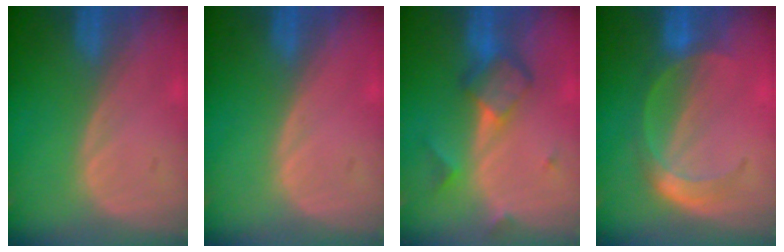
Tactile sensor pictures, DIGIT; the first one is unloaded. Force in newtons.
{"total": 0.0}
{"total": 5.8, "press": 5.4, "slide": 2.2}
{"total": 4.5, "press": 4.4, "slide": 0.9}